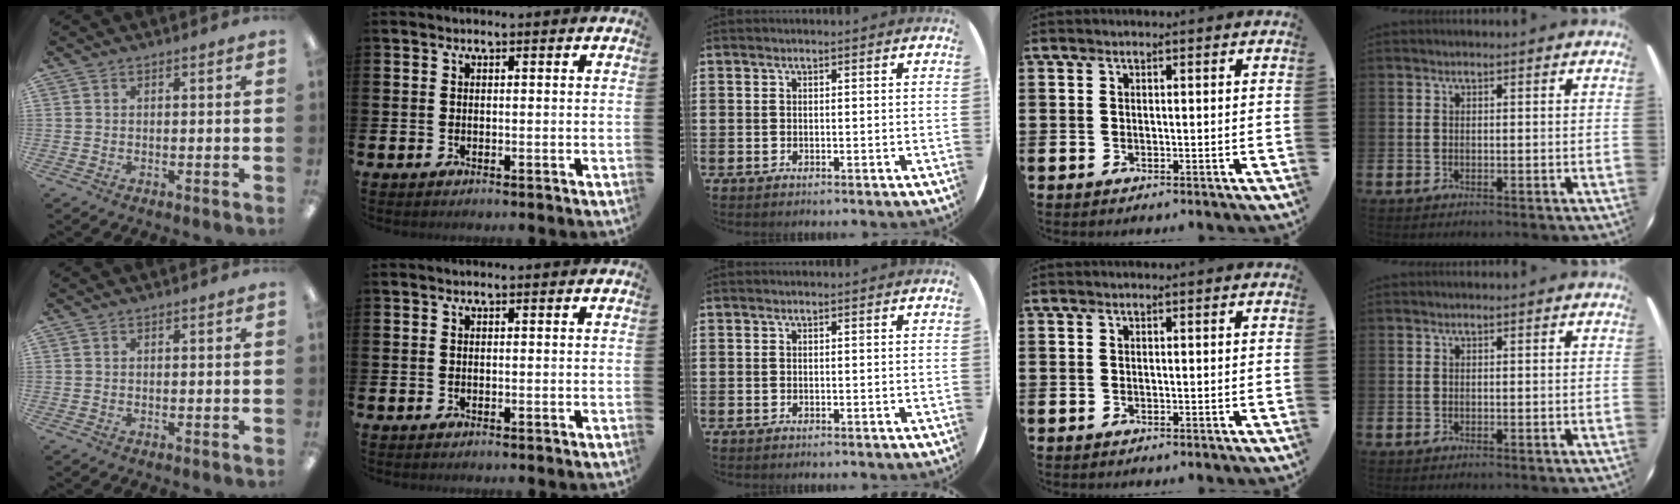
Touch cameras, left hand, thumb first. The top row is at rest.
{}